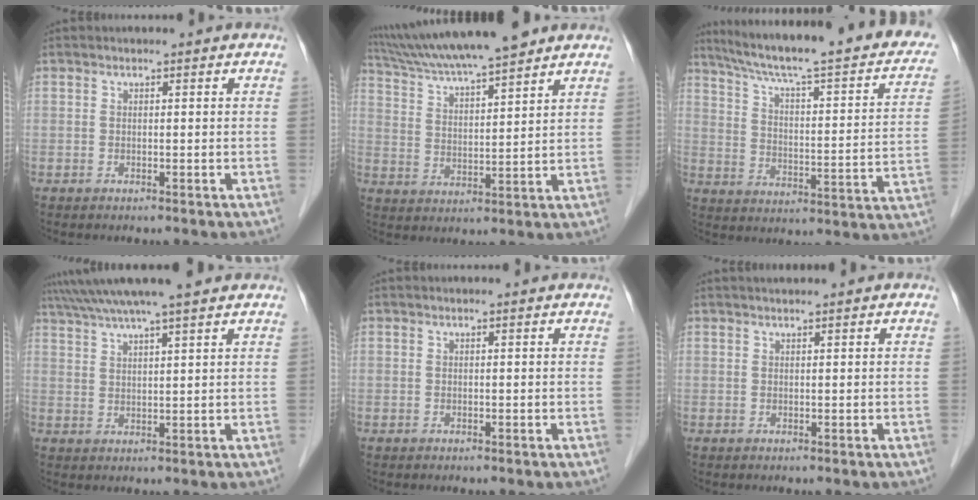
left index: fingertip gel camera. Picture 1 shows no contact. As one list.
[{"total": 15.6, "force": [13.6, 0.8, 7.7], "torque": [-0.135, 0.020, 0.229]}, {"total": 28.3, "force": [22.7, 4.0, 16.4], "torque": [-0.243, -0.013, 0.291]}, {"total": 12.2, "force": [10.4, 0.0, 6.3], "torque": [-0.113, 0.037, 0.151]}, {"total": 0.7, "force": [0.7, 0.1, 0.2], "torque": [-0.010, 0.004, 0.007]}, {"total": 2.1, "force": [1.9, 0.0, 0.9], "torque": [-0.010, 0.020, 0.032]}]